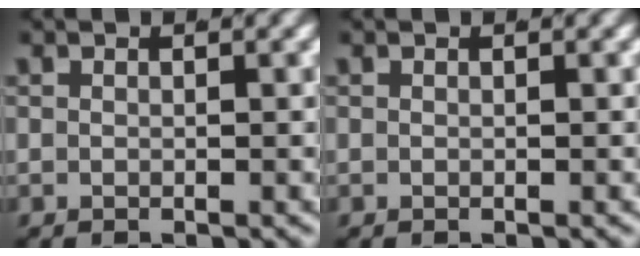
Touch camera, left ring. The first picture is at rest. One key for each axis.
{"total": 0.0}